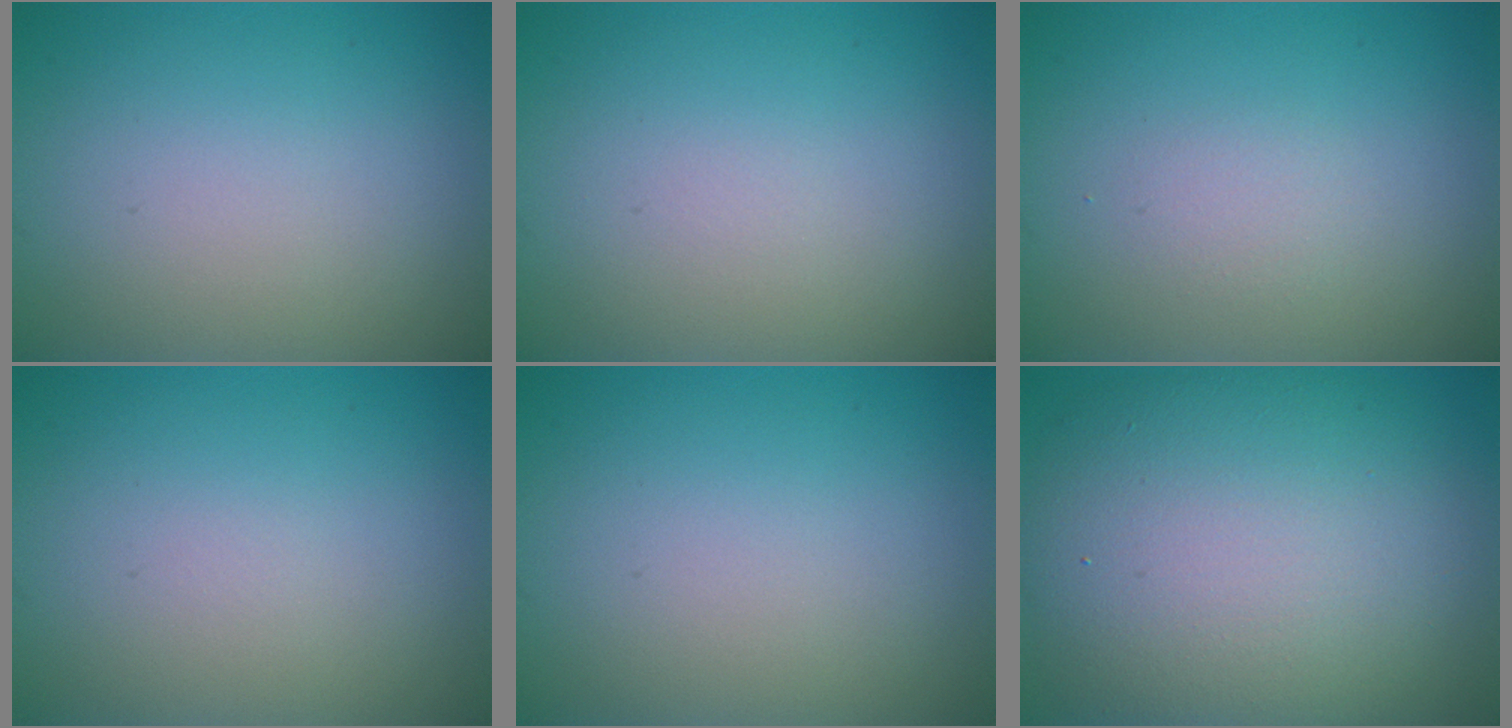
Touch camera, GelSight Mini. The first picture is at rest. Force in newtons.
{"total": 0.0}
{"total": 1.0, "press": 1.0, "slide": 0.0}
{"total": 0.0}
{"total": 0.0}
{"total": 12.6, "press": 12.6, "slide": 0.7}